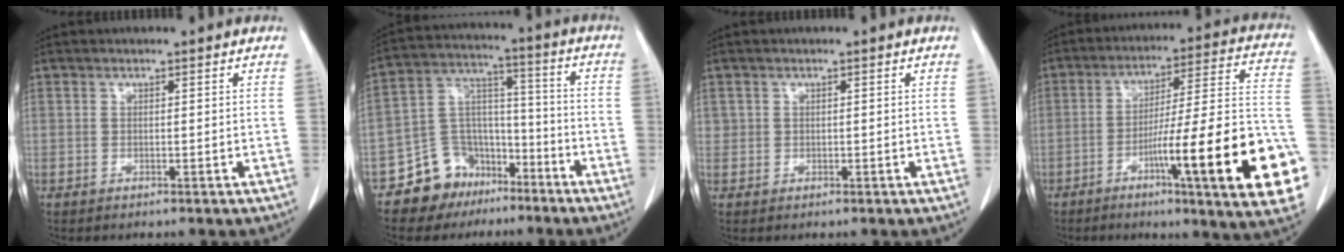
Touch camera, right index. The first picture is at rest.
{"total": 10.7, "force": [-7.3, 7.6, 2.1], "torque": [-0.043, 0.058, -0.123]}
{"total": 0.9, "force": [0.2, 0.9, 0.1], "torque": [0.009, 0.003, 0.001]}
{"total": 24.1, "force": [-8.6, 1.2, 22.5], "torque": [-0.245, 0.002, -0.123]}